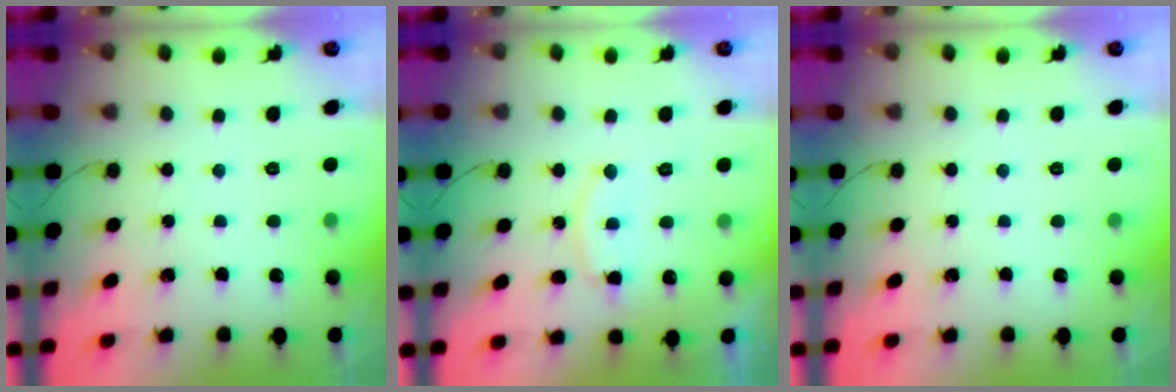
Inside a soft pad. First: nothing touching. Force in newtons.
{"total": 11.1, "press": 11.1, "slide": 0.7}
{"total": 0.0}